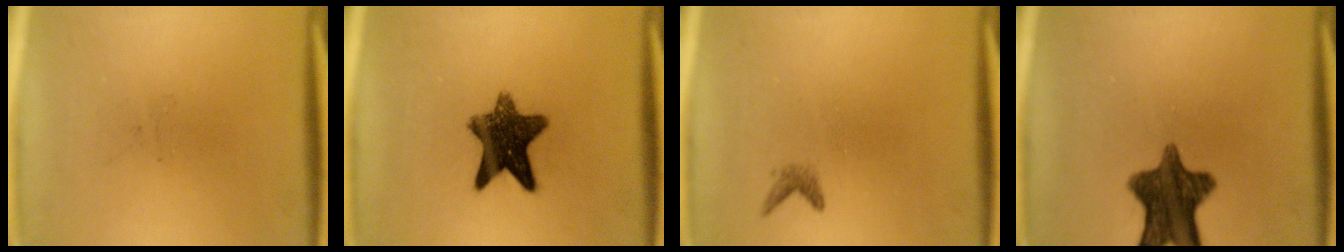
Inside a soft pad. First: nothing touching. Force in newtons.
{"total": 10.7}
{"total": 0.9}
{"total": 10.9}